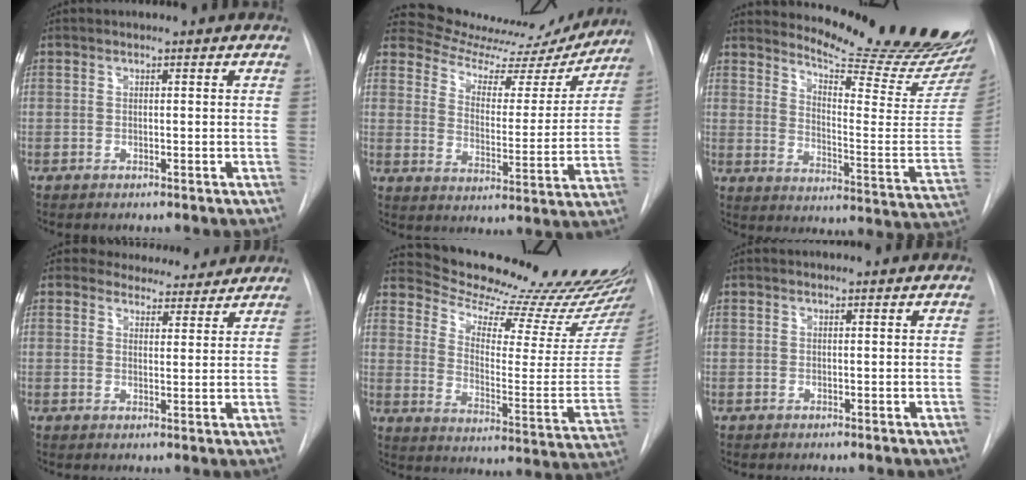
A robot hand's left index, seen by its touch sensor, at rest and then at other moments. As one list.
[{"total": 17.4, "force": [16.8, 4.2, 2.0], "torque": [-0.016, -0.046, 0.215]}, {"total": 22.1, "force": [20.9, 0.4, 7.3], "torque": [-0.113, -0.146, 0.260]}, {"total": 7.9, "force": [7.4, 2.8, 0.7], "torque": [0.007, -0.004, 0.083]}, {"total": 27.1, "force": [25.8, 2.2, 8.0], "torque": [-0.116, -0.143, 0.324]}, {"total": 1.6, "force": [1.6, 0.2, 0.0], "torque": [-0.008, 0.009, 0.018]}]